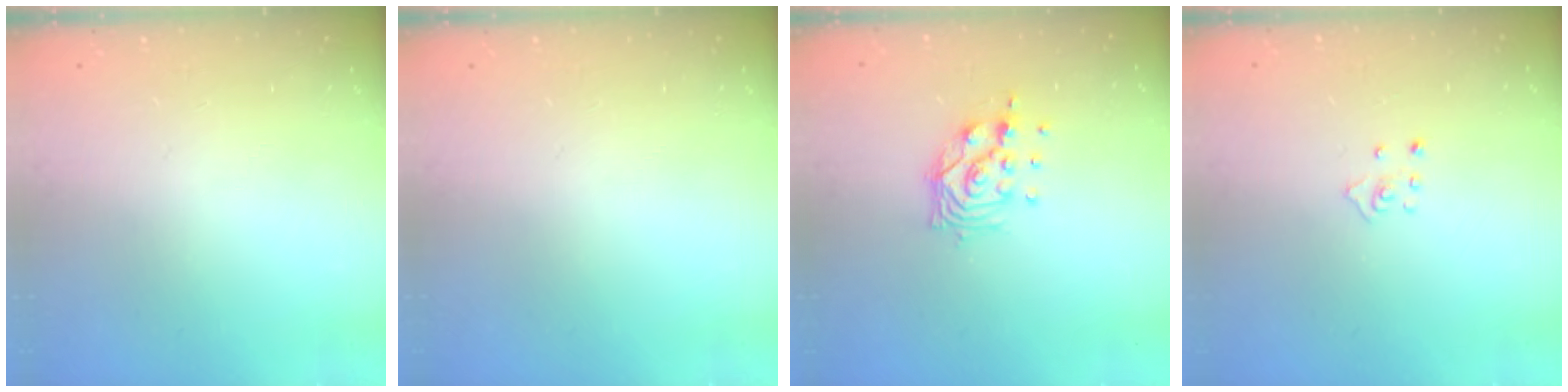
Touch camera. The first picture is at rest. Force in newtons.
{"total": 0.0}
{"total": 10.7, "press": 10.6, "slide": 1.1}
{"total": 3.7, "press": 3.6, "slide": 0.4}